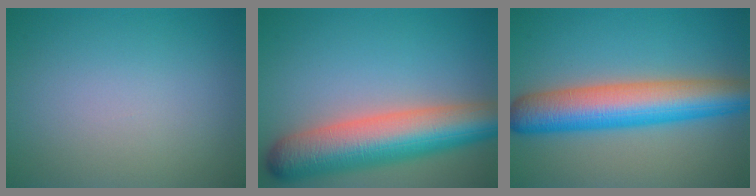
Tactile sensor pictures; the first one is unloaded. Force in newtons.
{"total": 9.9, "press": 9.9, "slide": 0.4}
{"total": 9.1, "press": 9.1, "slide": 0.2}